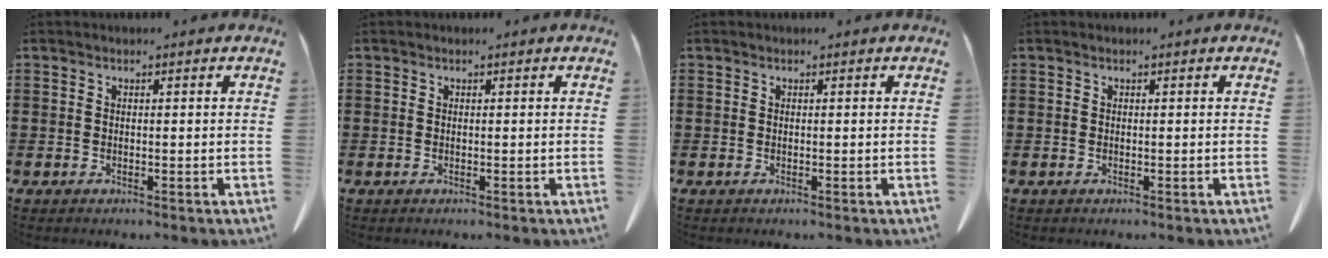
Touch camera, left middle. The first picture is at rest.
{"total": 0.0}
{"total": 0.0}
{"total": 0.0}